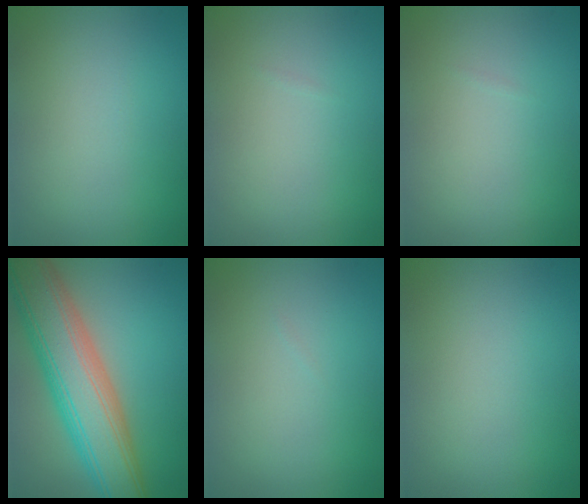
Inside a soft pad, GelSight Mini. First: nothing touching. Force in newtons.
{"total": 0.0}
{"total": 0.0}
{"total": 10.8, "press": 10.7, "slide": 0.8}
{"total": 0.0}
{"total": 0.0}